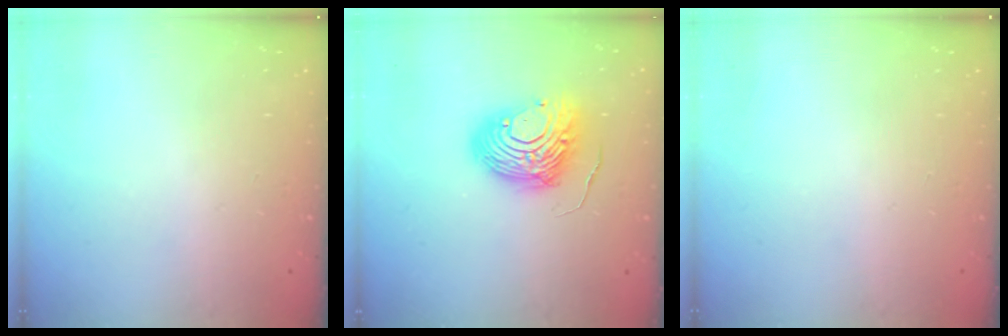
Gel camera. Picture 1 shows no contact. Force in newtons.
{"total": 12.4, "press": 12.3, "slide": 1.0}
{"total": 0.0}